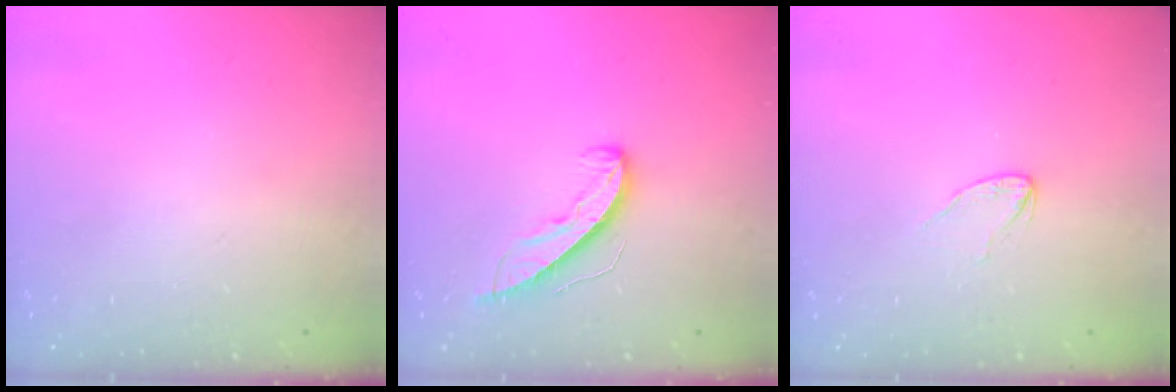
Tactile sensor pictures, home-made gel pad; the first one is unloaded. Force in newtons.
{"total": 8.1, "press": 8.0, "slide": 0.6}
{"total": 2.9, "press": 2.9, "slide": 0.2}